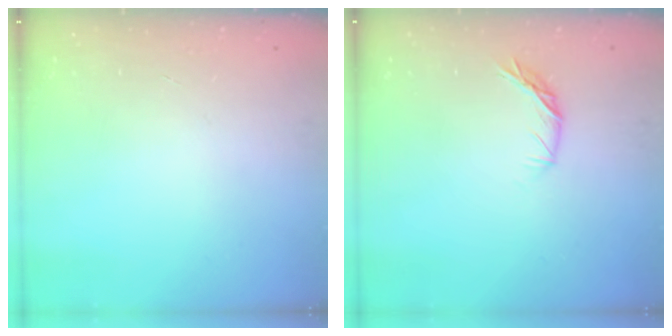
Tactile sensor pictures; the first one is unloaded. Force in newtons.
{"total": 6.4, "press": 6.4, "slide": 0.9}